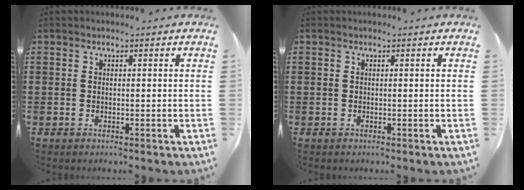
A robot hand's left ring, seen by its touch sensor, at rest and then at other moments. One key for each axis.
{"total": 0.0}